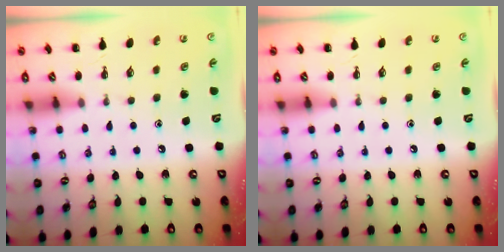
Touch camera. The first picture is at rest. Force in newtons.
{"total": 0.0}